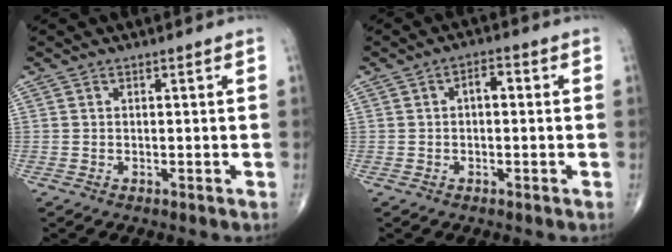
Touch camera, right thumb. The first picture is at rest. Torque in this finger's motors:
{"motor_torque": [0.76, 0.81, 0.37, -0.07, -0.01]}